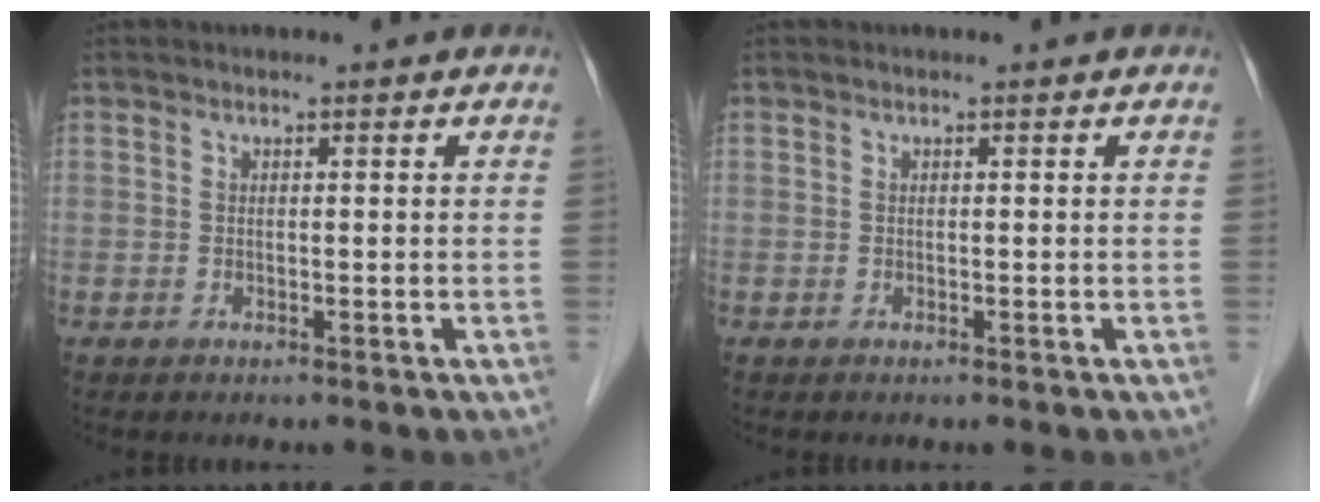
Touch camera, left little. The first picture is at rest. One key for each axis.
{"total": 0.0}